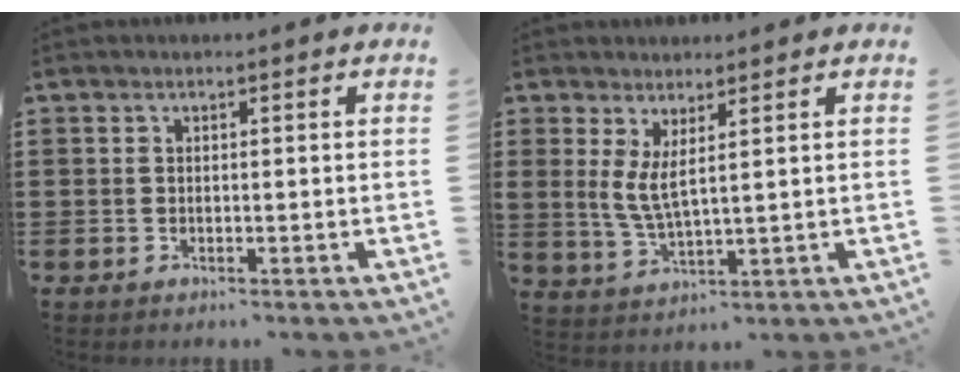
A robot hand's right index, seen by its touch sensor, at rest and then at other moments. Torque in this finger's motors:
{"motor_torque": [1.05, 1.09, 0.42, 0.21]}